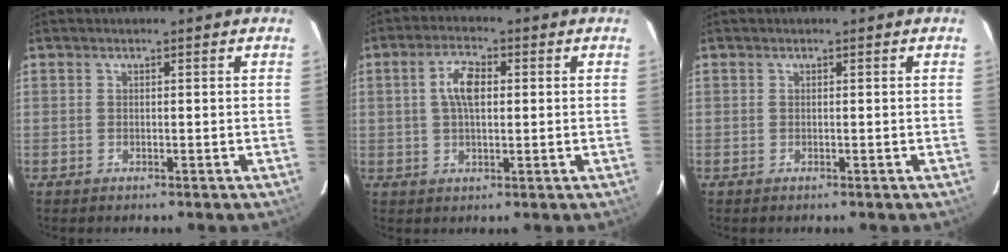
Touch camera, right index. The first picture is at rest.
{"total": 5.6, "force": [0.9, 2.7, 4.8], "torque": [-0.090, 0.013, 0.017]}
{"total": 0.0}